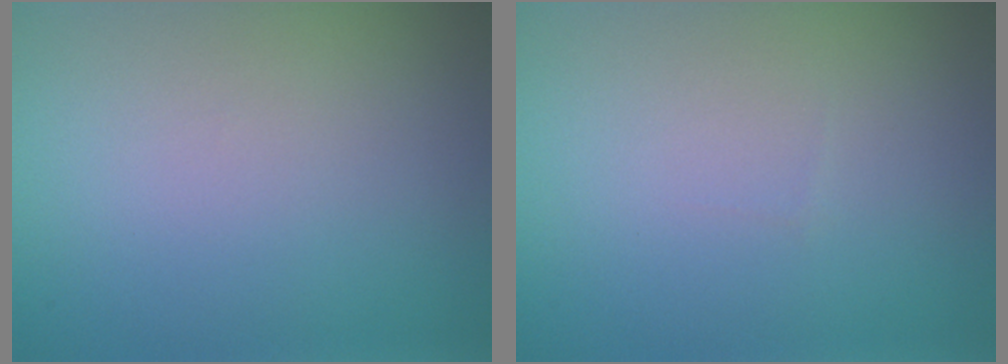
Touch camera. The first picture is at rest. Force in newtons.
{"total": 0.0}